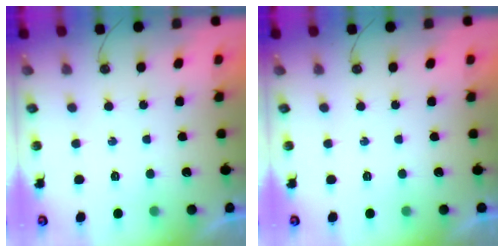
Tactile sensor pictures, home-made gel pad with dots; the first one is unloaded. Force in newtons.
{"total": 0.0}